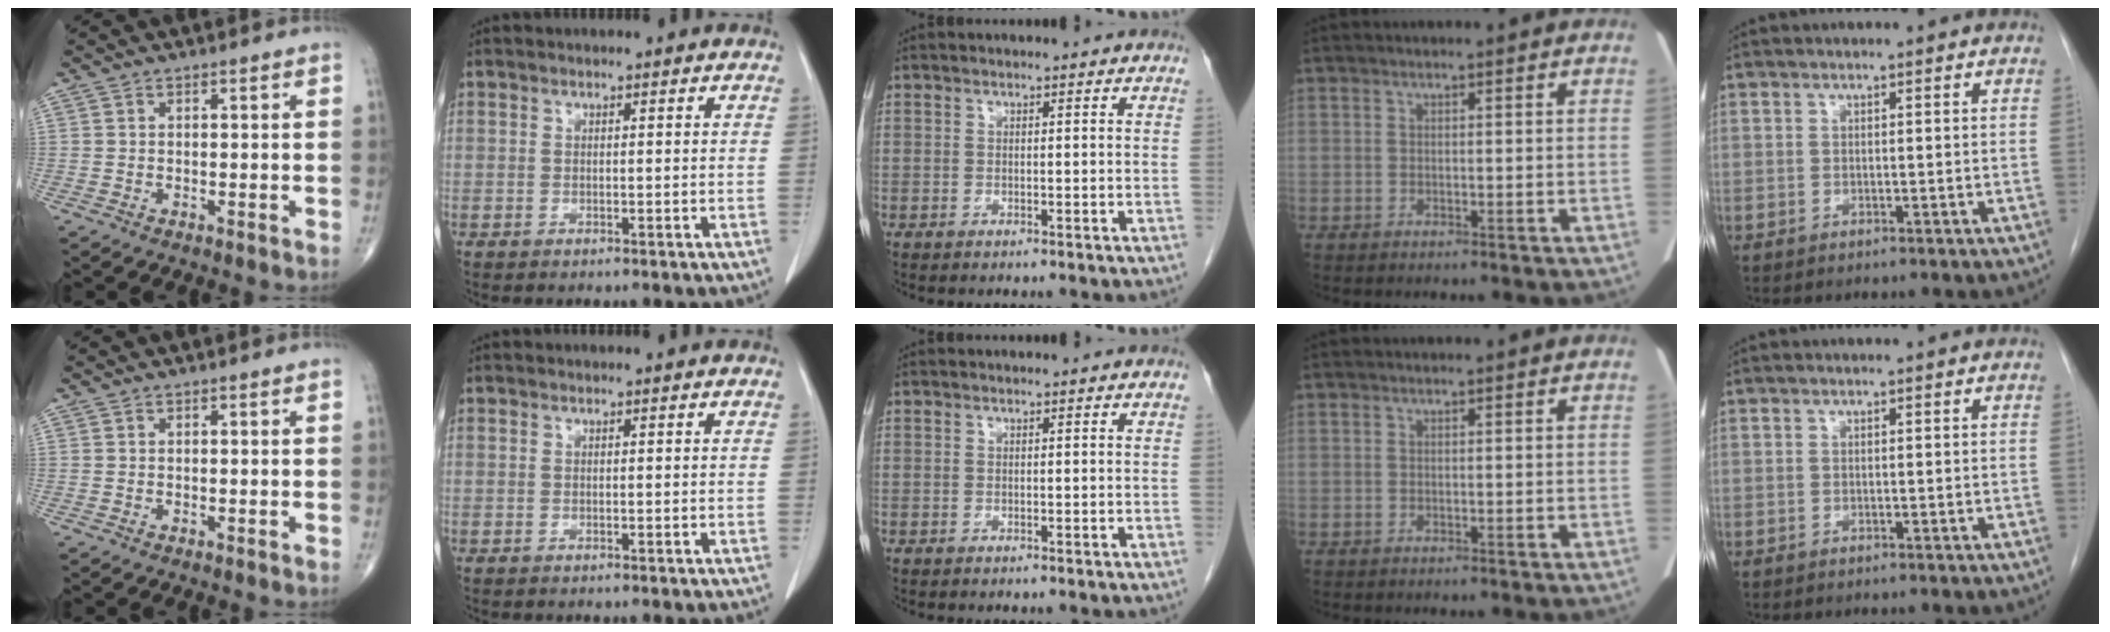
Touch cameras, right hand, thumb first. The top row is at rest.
{}